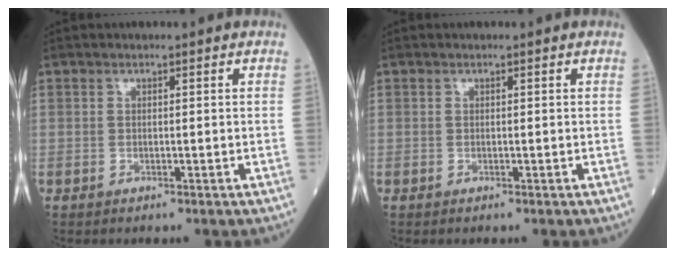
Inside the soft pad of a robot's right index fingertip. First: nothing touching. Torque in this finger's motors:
{"motor_torque": [0.00, 0.00, 0.00, 0.00]}